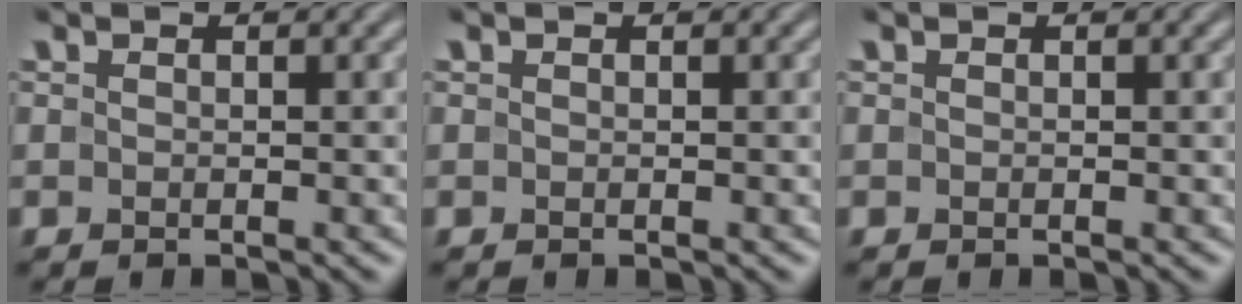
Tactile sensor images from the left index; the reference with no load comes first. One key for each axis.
{"total": 0.0}
{"total": 0.0}